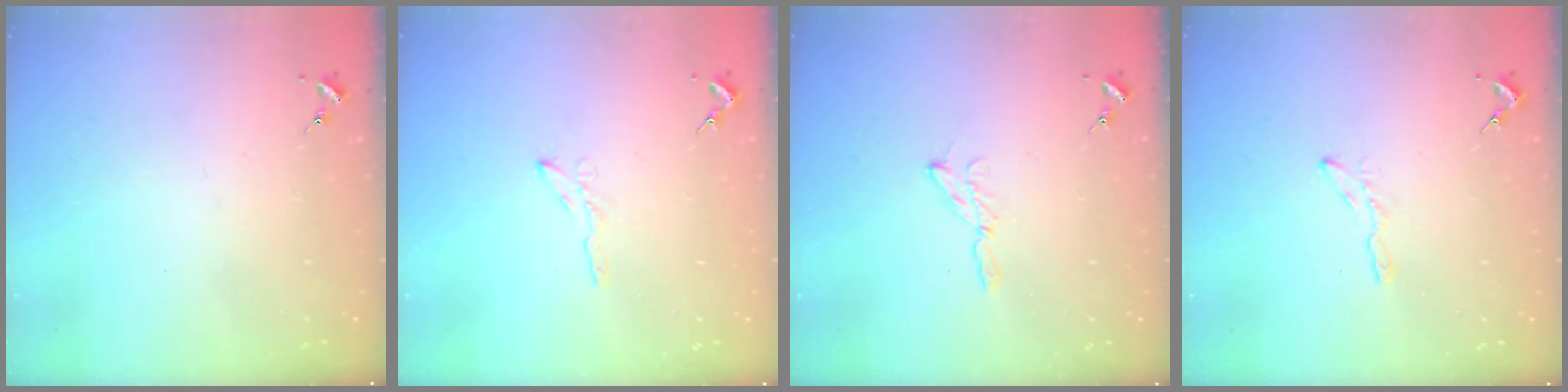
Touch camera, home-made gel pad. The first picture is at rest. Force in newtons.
{"total": 4.7, "press": 4.6, "slide": 0.6}
{"total": 6.0, "press": 5.9, "slide": 0.8}
{"total": 3.4, "press": 3.4, "slide": 0.4}